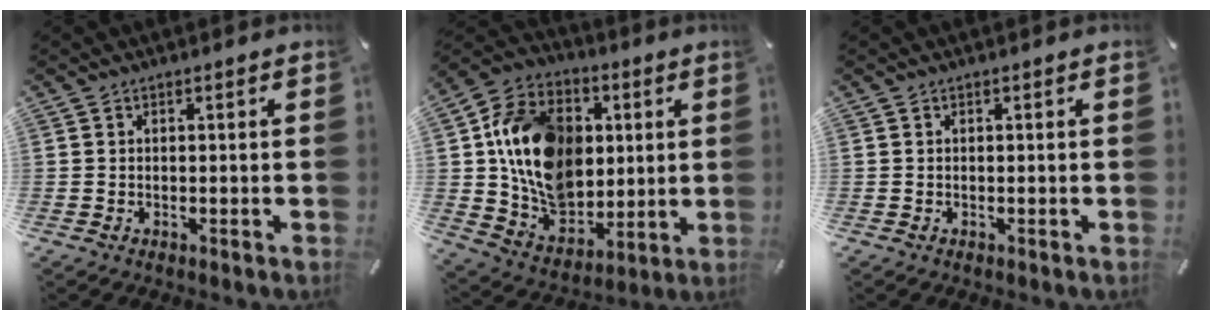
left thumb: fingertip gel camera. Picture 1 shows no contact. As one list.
[{"total": 17.8, "force": [1.8, 14.8, 9.7], "torque": [-0.202, -0.003, 0.044]}, {"total": 0.0}]